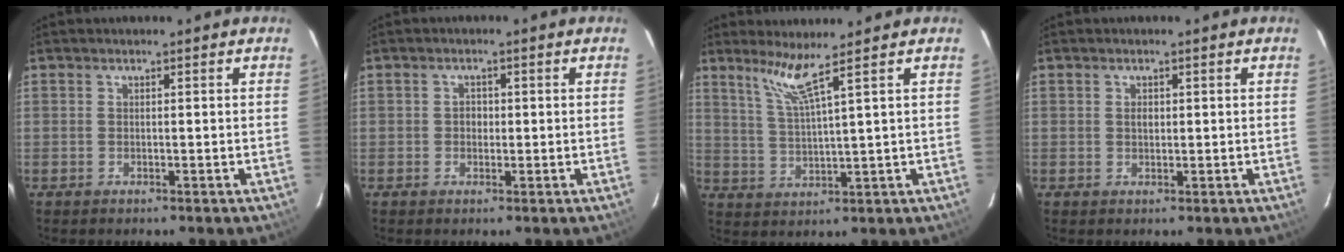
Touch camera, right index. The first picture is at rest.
{"total": 1.6, "force": [-0.1, 1.5, 0.5], "torque": [-0.007, 0.005, -0.003]}
{"total": 5.4, "force": [3.9, -1.4, 3.4], "torque": [-0.068, -0.007, 0.082]}
{"total": 1.2, "force": [0.2, 0.9, 0.7], "torque": [-0.011, 0.003, 0.004]}